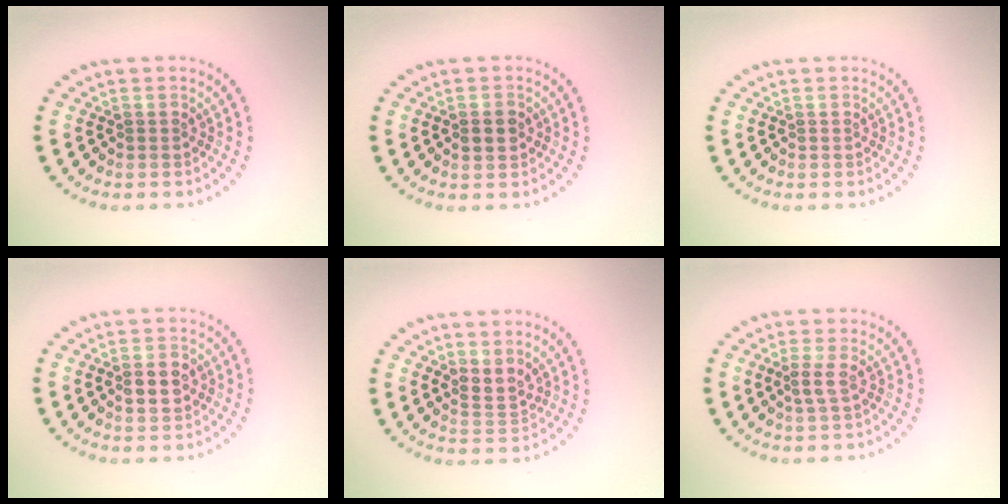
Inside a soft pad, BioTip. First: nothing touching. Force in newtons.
{"total": 2.1, "press": 2.1, "slide": 0.1}
{"total": 0.0}
{"total": 2.8, "press": 2.8, "slide": 0.0}
{"total": 2.1, "press": 1.5, "slide": 1.5}
{"total": 1.1, "press": 0.9, "slide": 0.7}